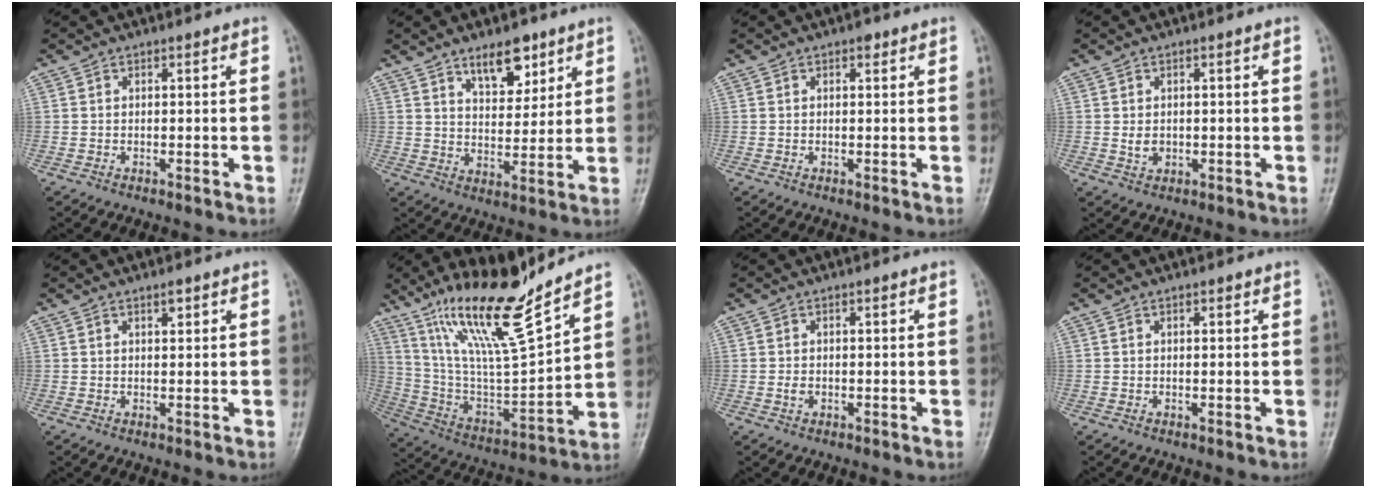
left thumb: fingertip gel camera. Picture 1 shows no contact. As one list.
[{"total": 8.5, "force": [5.3, 4.0, 5.2], "torque": [-0.053, -0.035, 0.089]}, {"total": 1.2, "force": [0.7, 0.7, 0.7], "torque": [-0.005, 0.000, 0.006]}, {"total": 2.2, "force": [0.0, 1.7, 1.5], "torque": [-0.019, -0.002, 0.005]}, {"total": 1.5, "force": [1.0, 0.6, 1.0], "torque": [-0.012, -0.004, 0.014]}, {"total": 16.8, "force": [13.1, 1.8, 10.4], "torque": [-0.174, -0.076, 0.252]}, {"total": 1.2, "force": [-0.2, 0.8, 0.8], "torque": [-0.014, 0.000, -0.003]}, {"total": 1.0, "force": [0.6, 0.5, 0.7], "torque": [-0.008, 0.000, 0.007]}]